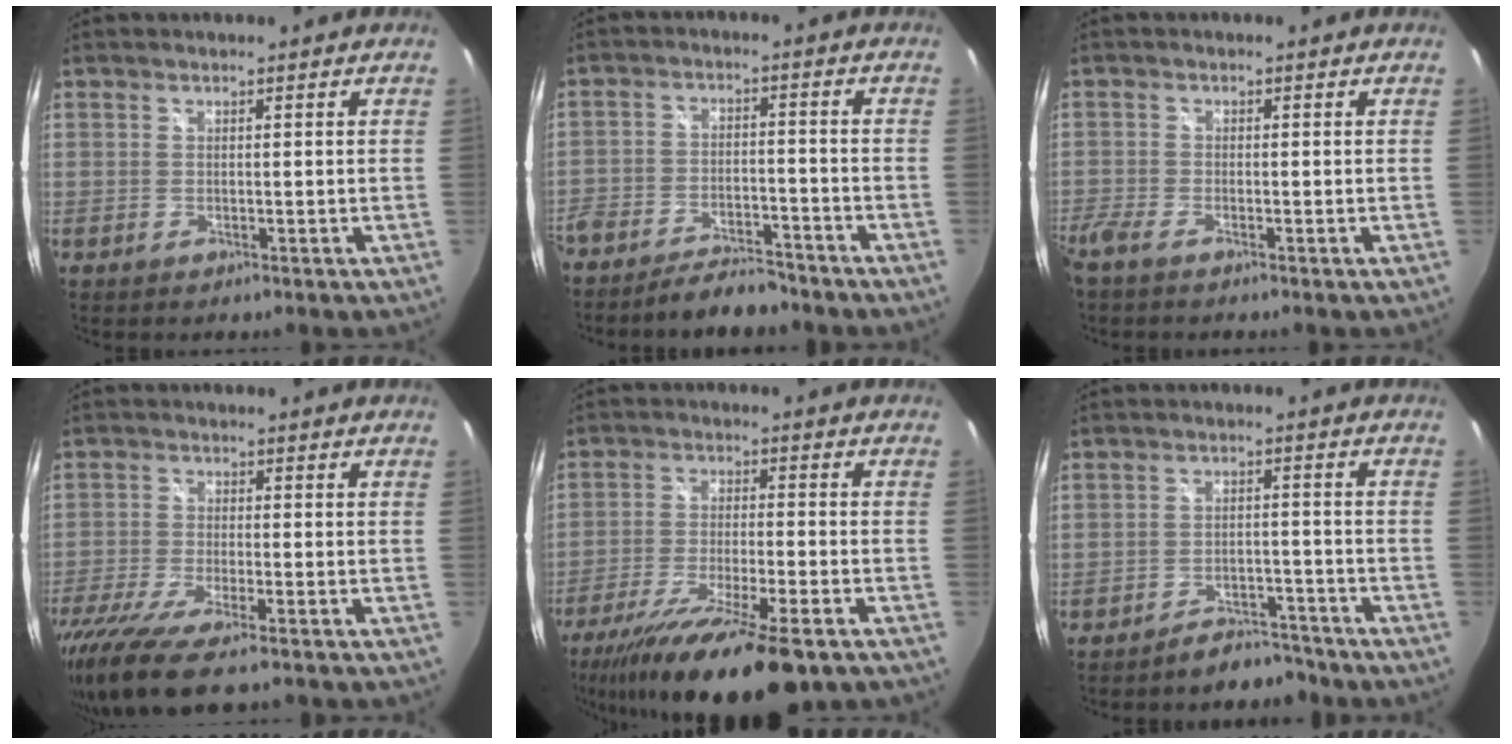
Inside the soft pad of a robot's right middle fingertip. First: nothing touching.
{"total": 10.7, "force": [-9.0, 3.8, 4.2], "torque": [-0.111, -0.001, -0.141]}
{"total": 3.2, "force": [-2.6, 0.6, 1.7], "torque": [-0.050, -0.010, -0.056]}
{"total": 13.0, "force": [-9.6, 2.2, 8.5], "torque": [-0.188, -0.056, -0.175]}
{"total": 19.1, "force": [-13.8, 3.1, 12.8], "torque": [-0.246, -0.054, -0.230]}
{"total": 6.1, "force": [-5.6, 2.2, 1.1], "torque": [-0.029, 0.013, -0.074]}